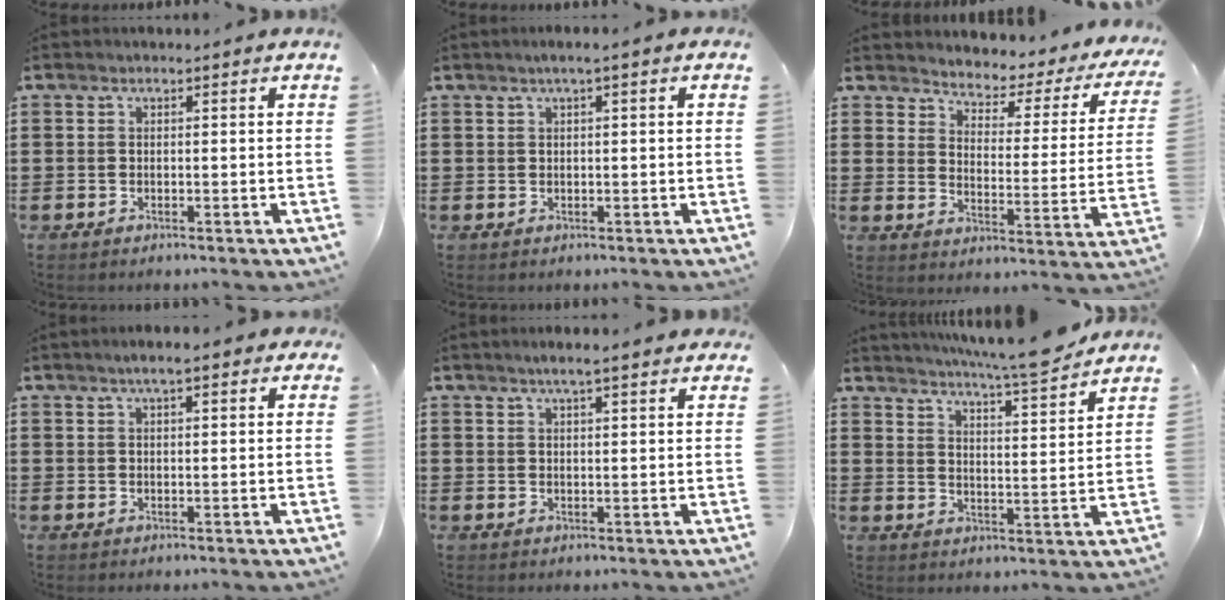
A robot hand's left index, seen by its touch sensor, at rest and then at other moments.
{"total": 1.3, "force": [0.2, -0.1, 1.3], "torque": [-0.022, -0.004, 0.003]}
{"total": 2.7, "force": [2.5, 0.9, 0.6], "torque": [-0.025, -0.030, 0.031]}
{"total": 3.1, "force": [1.7, 0.6, 2.5], "torque": [-0.052, 0.005, 0.029]}
{"total": 3.3, "force": [2.5, 0.2, 2.2], "torque": [-0.048, 0.002, 0.044]}
{"total": 7.2, "force": [6.7, -0.4, 2.7], "torque": [-0.051, -0.039, 0.111]}